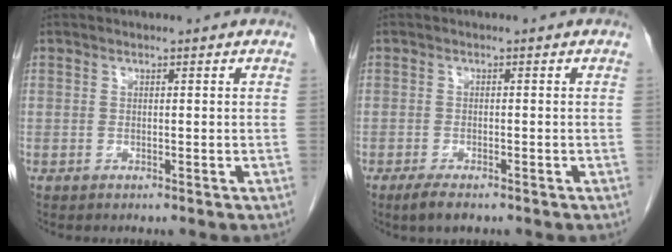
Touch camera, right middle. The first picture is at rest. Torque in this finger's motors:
{"motor_torque": [0.28, -0.10, 0.02, 0.01]}